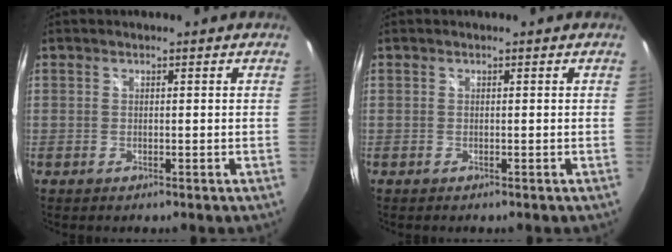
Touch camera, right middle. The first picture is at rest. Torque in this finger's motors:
{"motor_torque": [0.00, -0.01, 0.02, 0.01]}